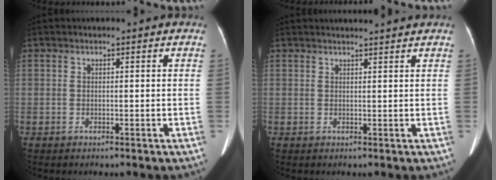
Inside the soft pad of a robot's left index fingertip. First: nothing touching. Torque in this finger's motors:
{"motor_torque": [0.19, -0.16, -0.02, 0.02]}